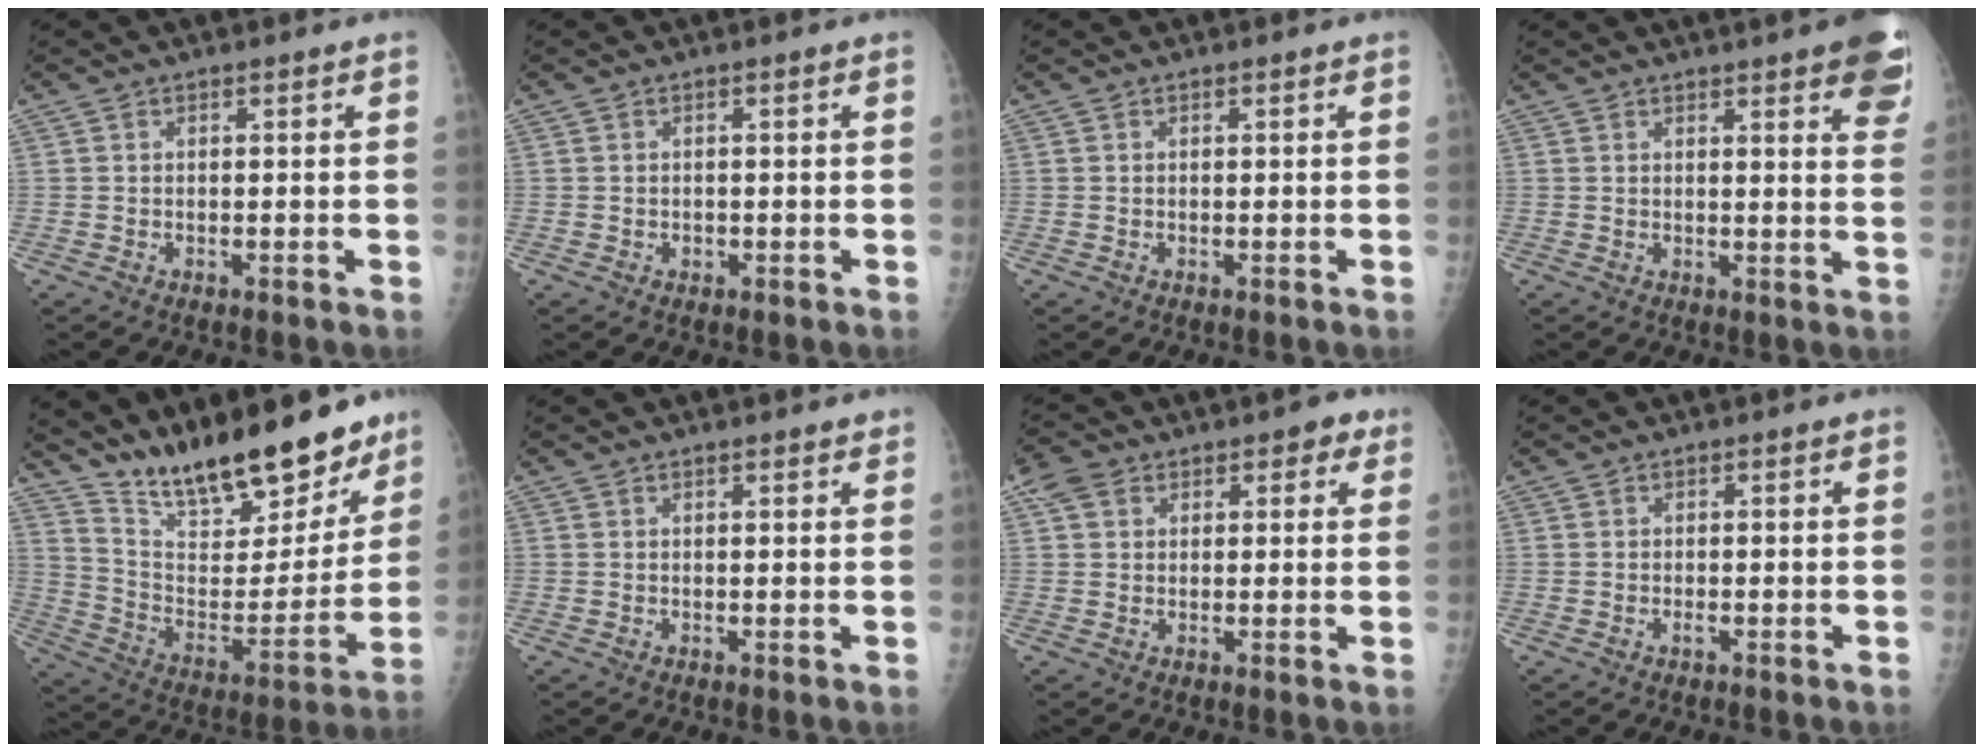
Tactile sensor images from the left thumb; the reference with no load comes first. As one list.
[{"total": 0.7, "force": [-0.2, 0.6, 0.4], "torque": [-0.002, 0.004, -0.001]}, {"total": 0.0}, {"total": 12.2, "force": [7.1, 2.5, 9.7], "torque": [-0.095, -0.022, 0.072]}, {"total": 24.0, "force": [19.3, 7.7, 11.9], "torque": [-0.149, -0.099, 0.318]}, {"total": 1.9, "force": [1.5, 0.4, 1.0], "torque": [-0.008, -0.002, 0.019]}, {"total": 7.5, "force": [3.9, 5.1, 3.9], "torque": [-0.032, 0.001, 0.061]}, {"total": 0.6, "force": [-0.1, 0.1, 0.6], "torque": [-0.010, 0.004, 0.000]}]